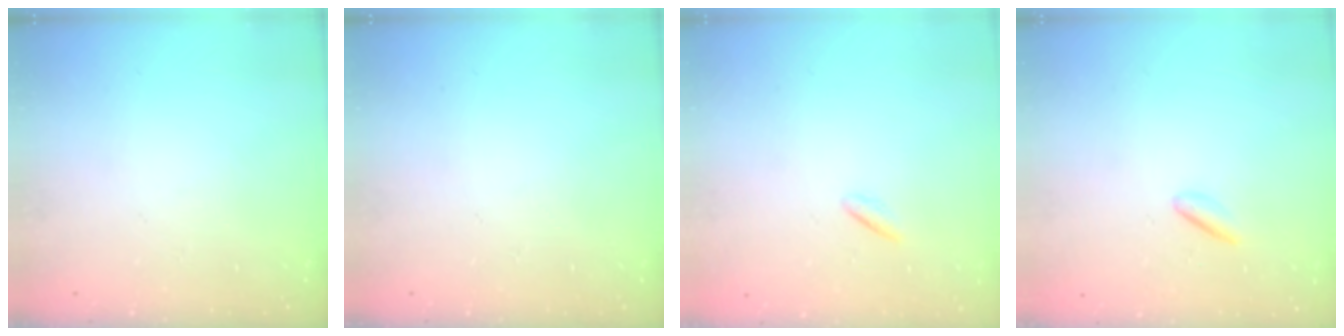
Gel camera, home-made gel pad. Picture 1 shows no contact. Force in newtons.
{"total": 0.0}
{"total": 1.2, "press": 1.1, "slide": 0.4}
{"total": 1.6, "press": 1.5, "slide": 0.7}